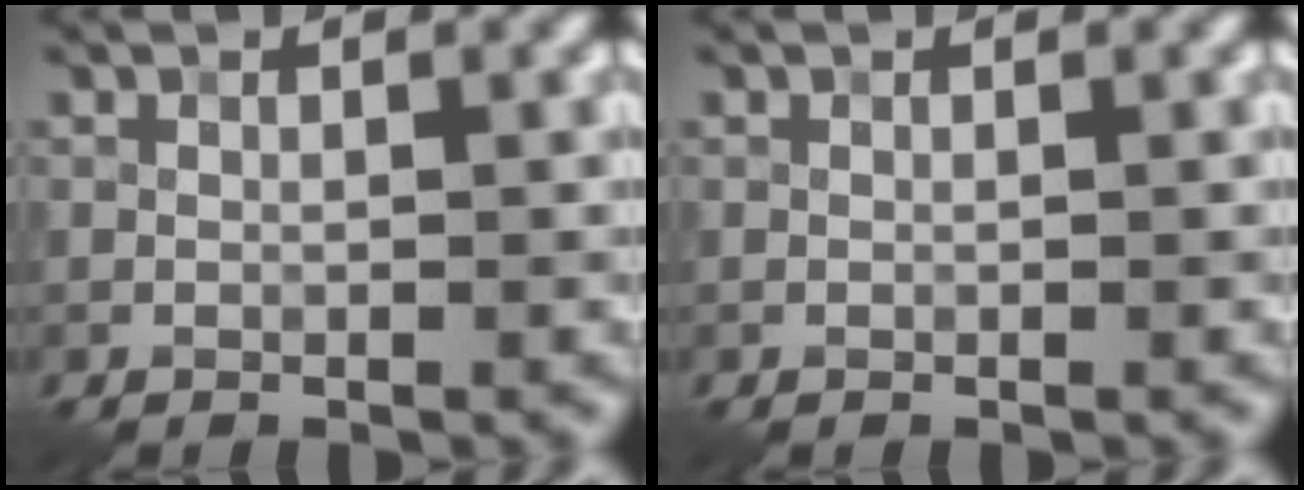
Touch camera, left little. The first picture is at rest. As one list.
[{"total": 0.0}]